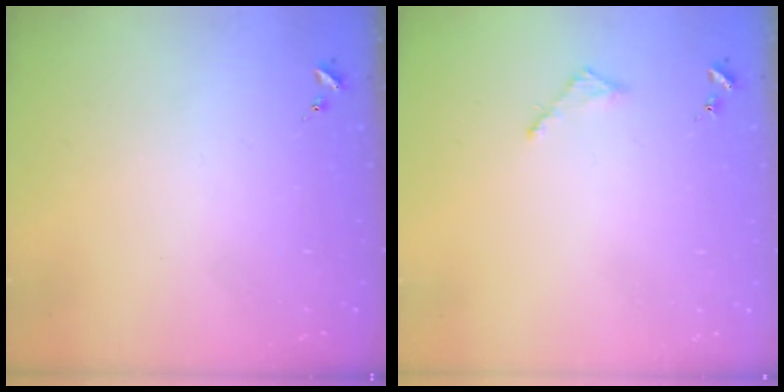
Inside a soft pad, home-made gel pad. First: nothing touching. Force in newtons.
{"total": 2.8, "press": 2.7, "slide": 0.3}